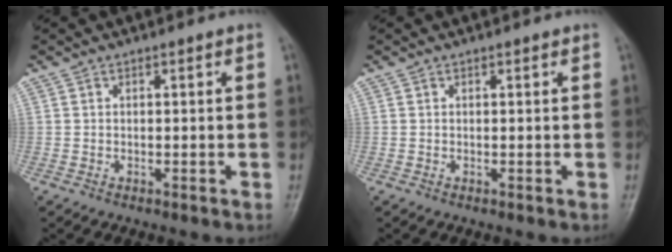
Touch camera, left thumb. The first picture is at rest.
{"total": 0.5, "force": [0.4, 0.2, 0.3], "torque": [-0.007, -0.002, 0.002]}